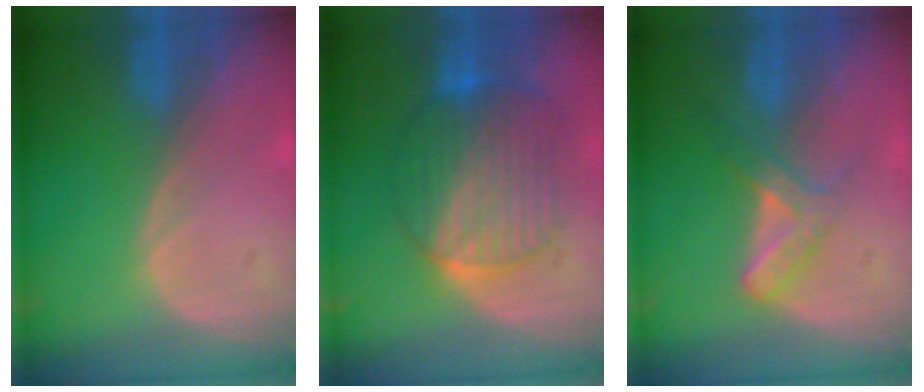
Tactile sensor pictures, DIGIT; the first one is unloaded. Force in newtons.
{"total": 10.3, "press": 10.2, "slide": 0.8}
{"total": 5.4, "press": 4.7, "slide": 2.7}